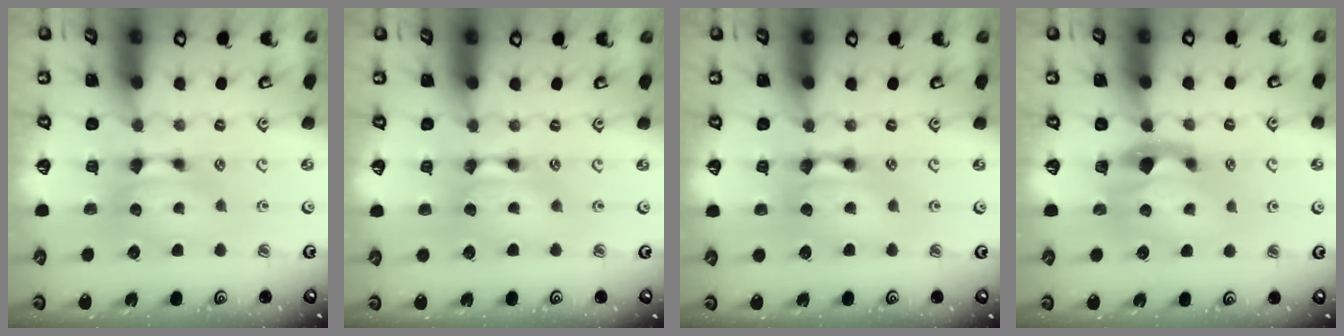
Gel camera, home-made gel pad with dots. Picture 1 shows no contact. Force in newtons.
{"total": 1.5, "press": 1.5, "slide": 0.2}
{"total": 2.6, "press": 2.6, "slide": 0.2}
{"total": 2.9, "press": 2.6, "slide": 1.4}